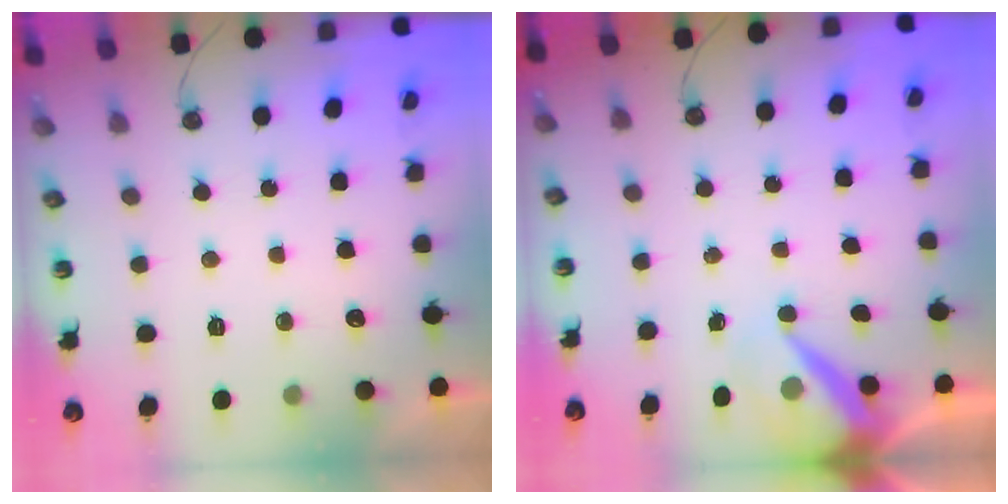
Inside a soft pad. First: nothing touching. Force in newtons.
{"total": 9.1, "press": 9.0, "slide": 0.7}